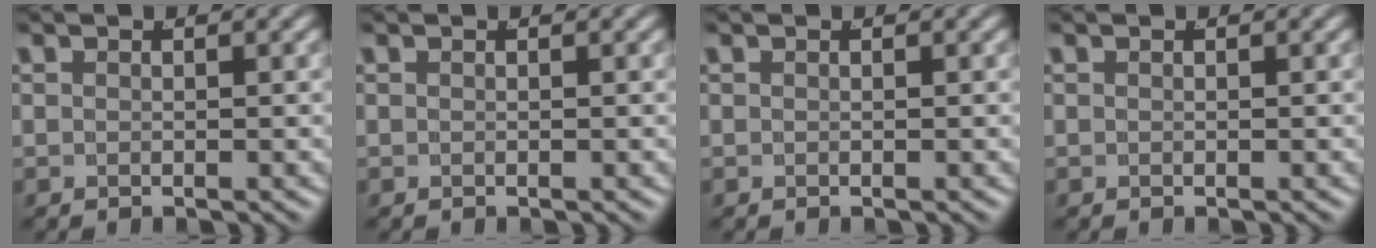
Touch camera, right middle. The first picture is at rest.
{"total": 0.0}
{"total": 0.0}
{"total": 0.0}